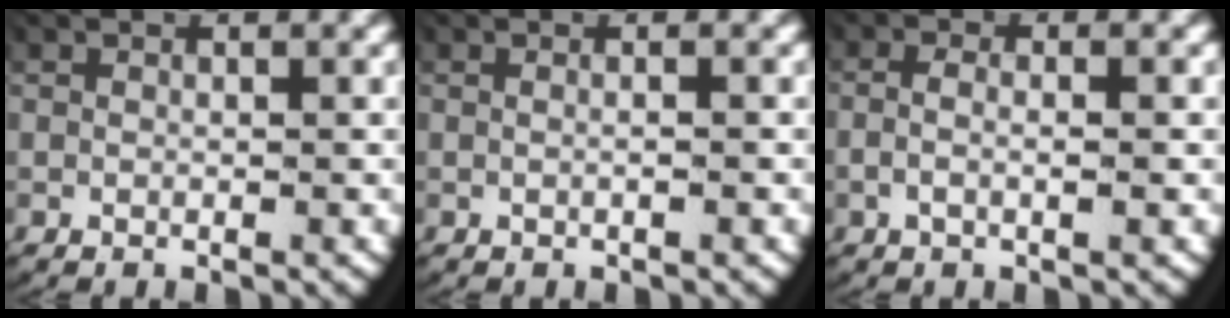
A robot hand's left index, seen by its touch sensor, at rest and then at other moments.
{"total": 0.7, "force": [-0.2, -0.2, 0.7], "torque": [-0.016, -0.002, -0.002]}
{"total": 2.0, "force": [-0.5, 0.6, 1.8], "torque": [-0.047, -0.008, -0.006]}